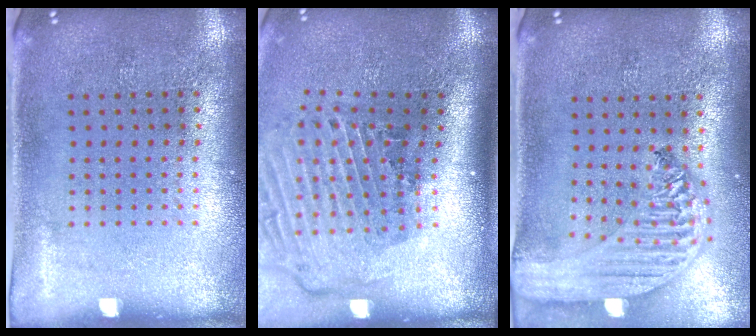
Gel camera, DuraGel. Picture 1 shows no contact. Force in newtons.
{"total": 2.9, "press": 2.0, "slide": 2.2}
{"total": 3.0, "press": 2.4, "slide": 1.8}